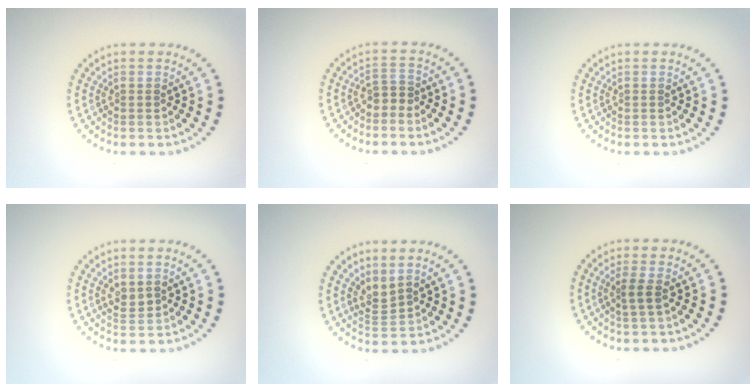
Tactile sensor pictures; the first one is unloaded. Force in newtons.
{"total": 1.6, "press": 1.2, "slide": 1.0}
{"total": 0.0}
{"total": 1.5, "press": 1.4, "slide": 0.3}
{"total": 2.0, "press": 1.3, "slide": 1.5}
{"total": 1.5, "press": 1.2, "slide": 0.9}